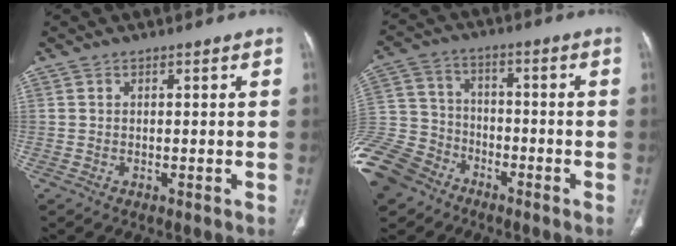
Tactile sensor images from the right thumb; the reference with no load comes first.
{"total": 16.3, "force": [-10.8, 11.0, 5.4], "torque": [-0.134, 0.043, -0.203]}